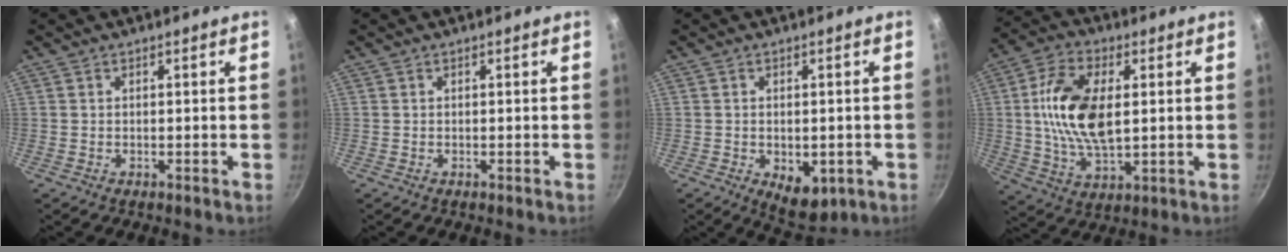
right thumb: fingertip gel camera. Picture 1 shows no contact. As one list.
[{"total": 0.0}, {"total": 7.3, "force": [-2.0, 4.4, 5.5], "torque": [-0.056, -0.004, -0.016]}, {"total": 15.0, "force": [2.0, 8.0, 12.5], "torque": [-0.229, 0.005, 0.034]}]